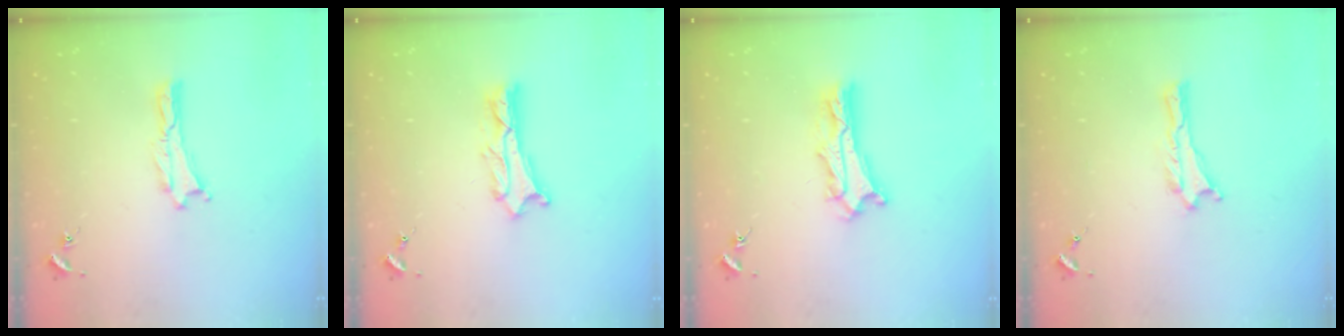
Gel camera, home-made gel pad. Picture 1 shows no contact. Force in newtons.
{"total": 2.6, "press": 2.6, "slide": 0.3}
{"total": 4.4, "press": 4.4, "slide": 0.3}
{"total": 0.0}